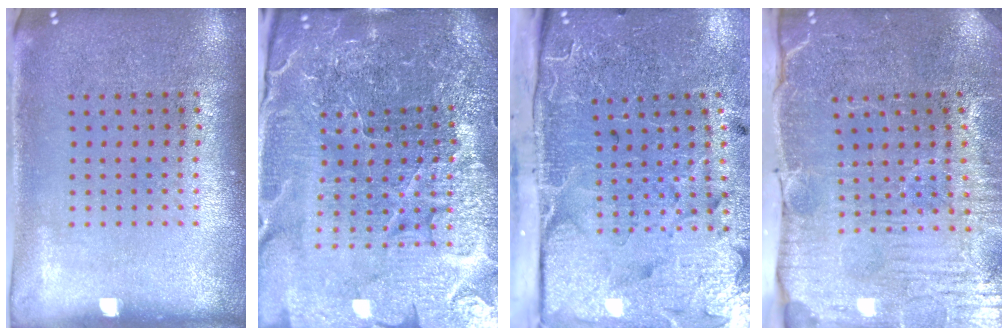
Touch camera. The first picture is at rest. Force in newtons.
{"total": 5.9, "press": 5.4, "slide": 2.3}
{"total": 5.0, "press": 4.0, "slide": 3.1}
{"total": 3.9, "press": 3.8, "slide": 0.8}